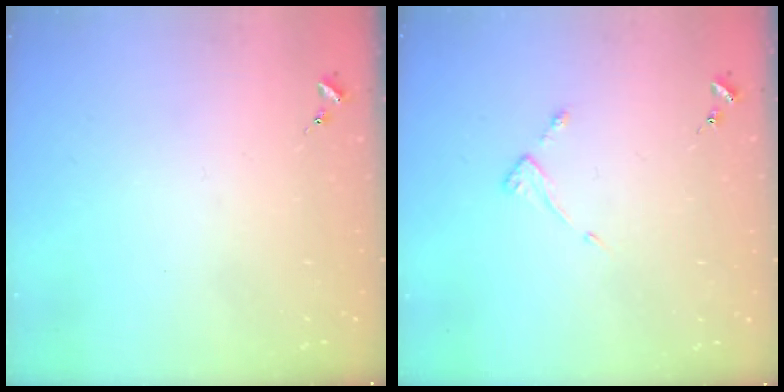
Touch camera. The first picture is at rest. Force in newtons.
{"total": 3.2, "press": 3.2, "slide": 0.4}